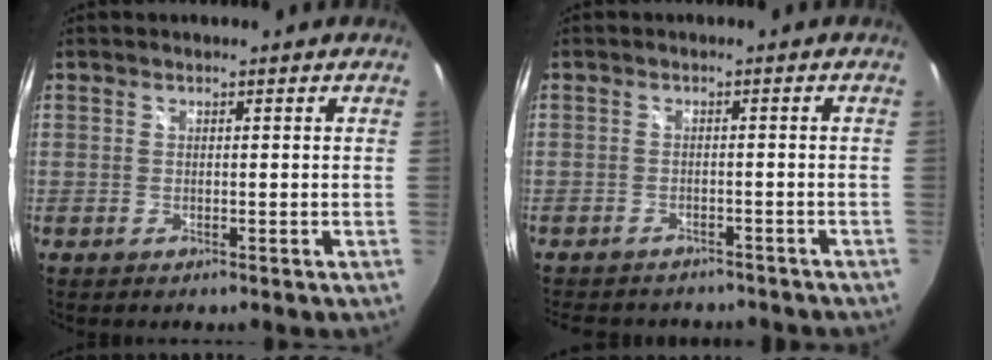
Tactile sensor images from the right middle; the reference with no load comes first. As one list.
[{"total": 9.4, "force": [-8.1, 3.6, 3.3], "torque": [-0.073, -0.010, -0.108]}]